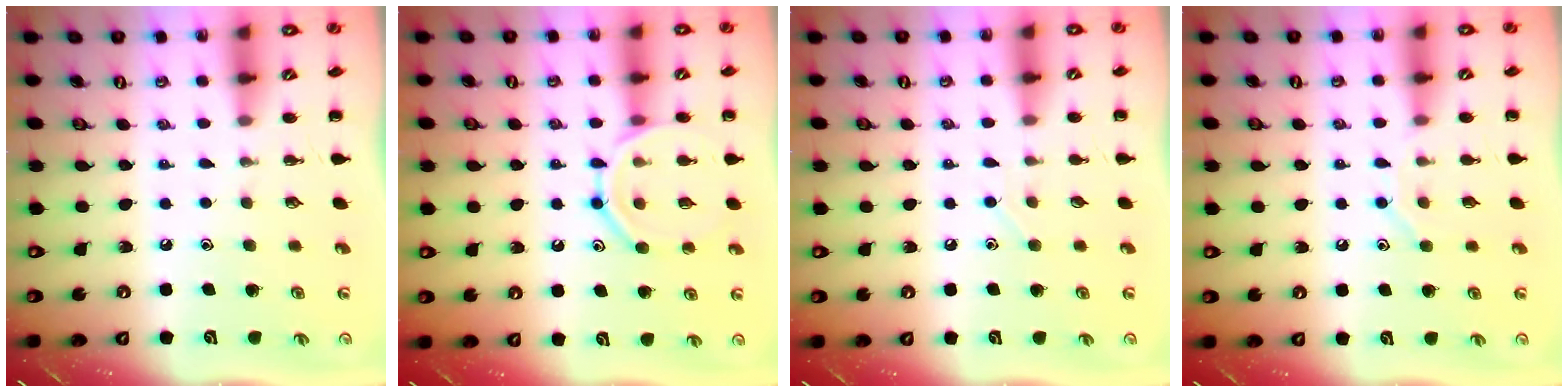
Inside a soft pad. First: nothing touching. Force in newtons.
{"total": 12.8, "press": 12.7, "slide": 1.2}
{"total": 3.4, "press": 3.3, "slide": 1.0}
{"total": 7.1, "press": 7.0, "slide": 0.9}